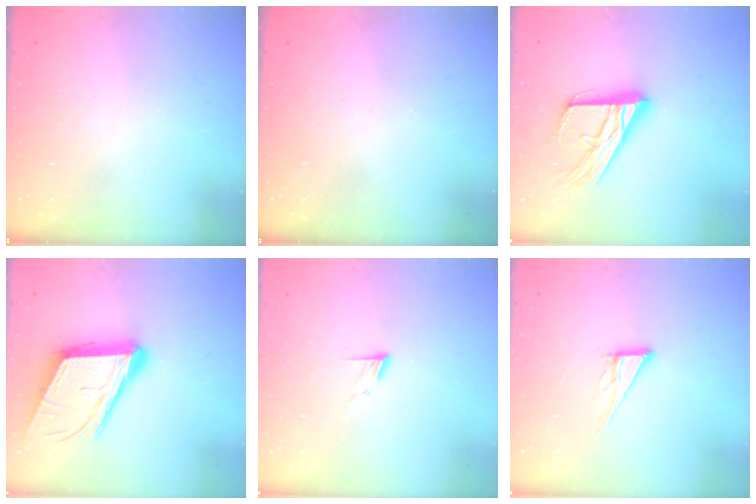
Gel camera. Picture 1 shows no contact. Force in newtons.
{"total": 0.0}
{"total": 18.1, "press": 18.0, "slide": 1.6}
{"total": 18.6, "press": 18.2, "slide": 3.8}
{"total": 6.0, "press": 5.9, "slide": 0.6}
{"total": 6.6, "press": 6.6, "slide": 0.3}